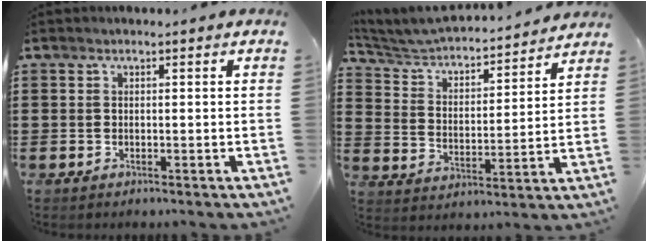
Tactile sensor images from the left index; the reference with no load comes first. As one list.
[{"total": 4.2, "force": [4.0, 0.6, 0.7], "torque": [-0.038, -0.035, 0.059]}]